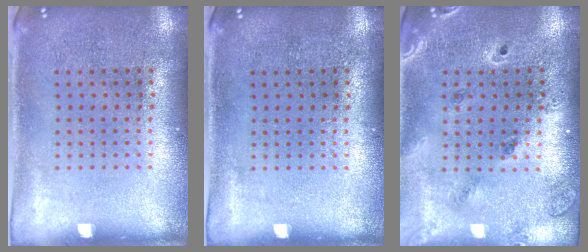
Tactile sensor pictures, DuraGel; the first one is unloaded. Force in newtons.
{"total": 0.0}
{"total": 1.4, "press": 1.3, "slide": 0.4}